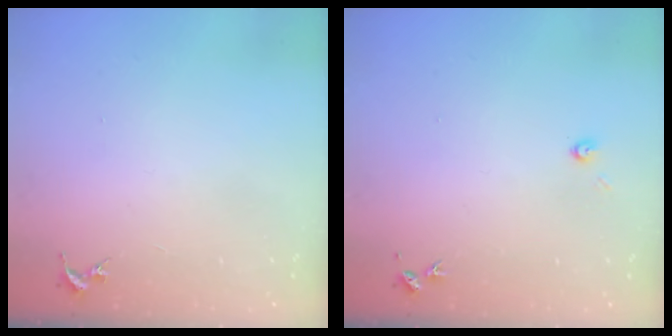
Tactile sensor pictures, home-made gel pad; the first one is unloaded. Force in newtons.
{"total": 3.9, "press": 3.9, "slide": 0.5}